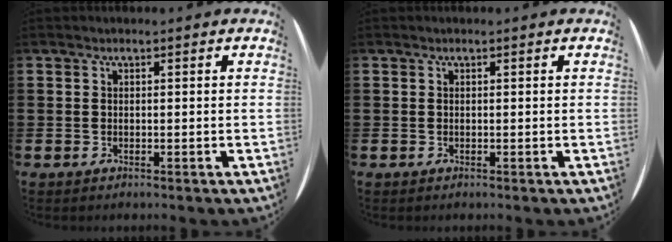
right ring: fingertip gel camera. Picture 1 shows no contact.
{"total": 0.0}